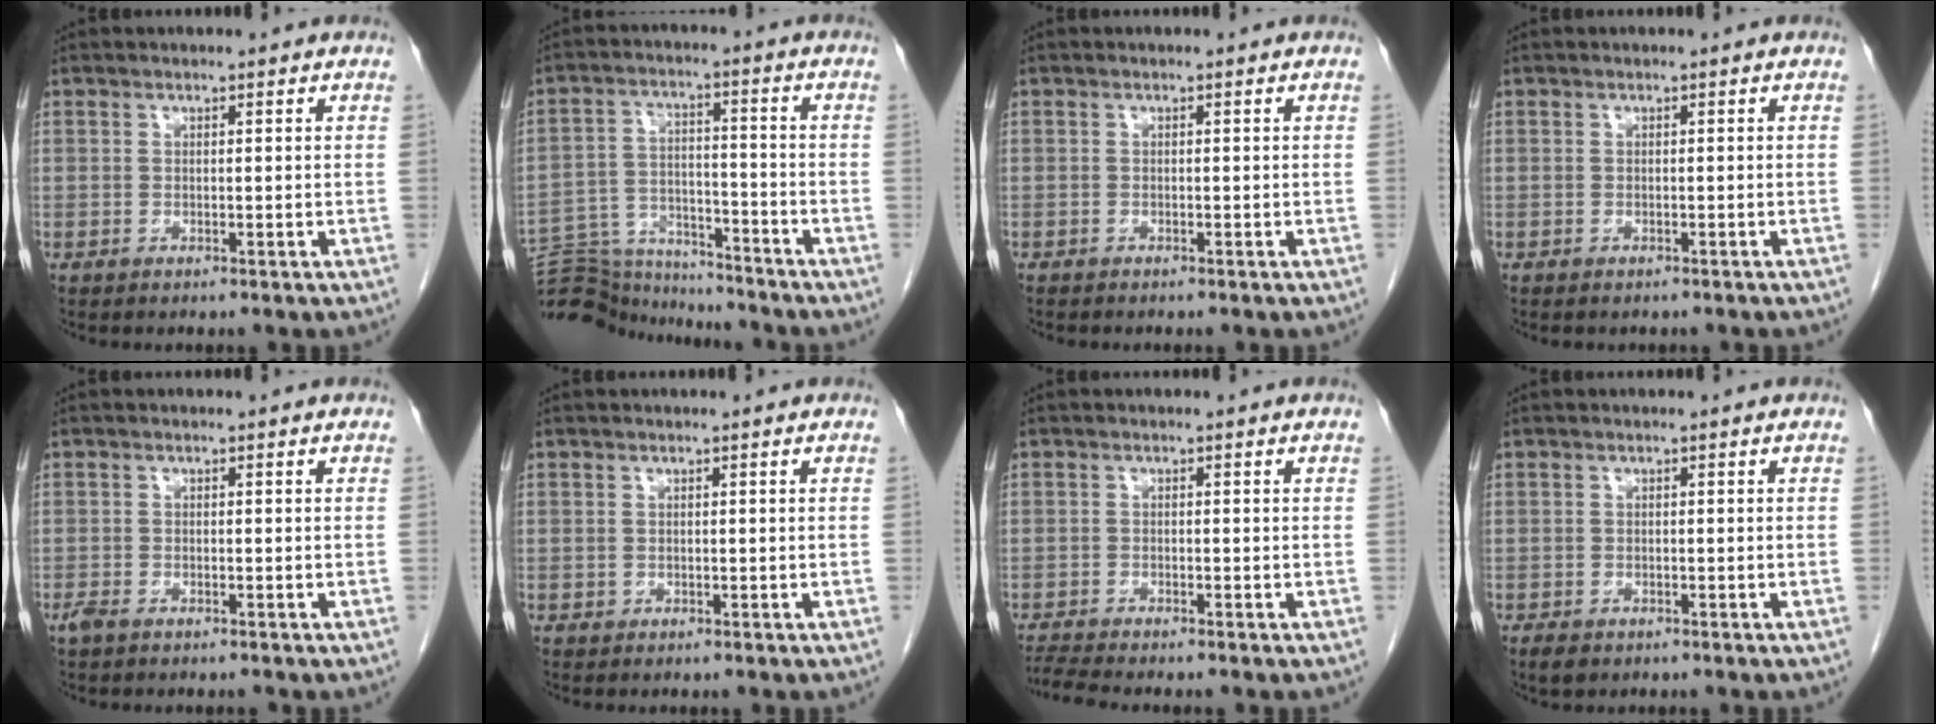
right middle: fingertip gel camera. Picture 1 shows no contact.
{"total": 14.0, "force": [-13.7, 1.9, 1.8], "torque": [-0.036, 0.023, -0.219]}
{"total": 0.9, "force": [-0.8, 0.3, 0.3], "torque": [-0.011, -0.001, -0.010]}
{"total": 1.9, "force": [-1.6, 0.8, 0.5], "torque": [-0.013, -0.002, -0.017]}
{"total": 2.4, "force": [-1.8, 0.9, 1.3], "torque": [-0.029, -0.004, -0.029]}
{"total": 0.0}
{"total": 3.9, "force": [-3.7, -0.5, 1.2], "torque": [-0.026, -0.014, -0.063]}
{"total": 2.0, "force": [-1.3, 1.1, 0.9], "torque": [-0.019, -0.001, -0.014]}